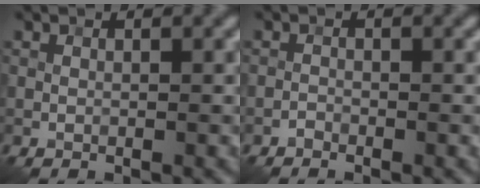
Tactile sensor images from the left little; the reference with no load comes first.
{"total": 0.6, "force": [-0.6, 0.2, 0.0], "torque": [0.002, 0.001, -0.014]}